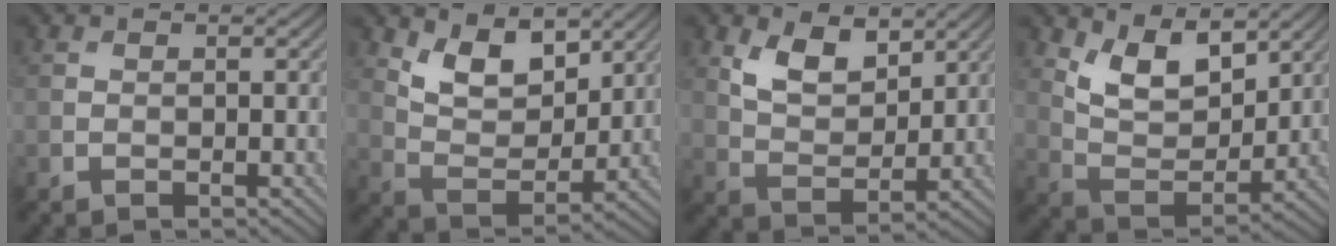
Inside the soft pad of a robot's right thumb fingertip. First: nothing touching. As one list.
[{"total": 7.7, "force": [4.8, 3.8, 4.7], "torque": [-0.097, -0.016, 0.086]}, {"total": 6.7, "force": [3.7, 3.6, 4.3], "torque": [-0.089, -0.011, 0.068]}, {"total": 8.4, "force": [5.0, 4.0, 5.4], "torque": [-0.112, -0.015, 0.093]}]